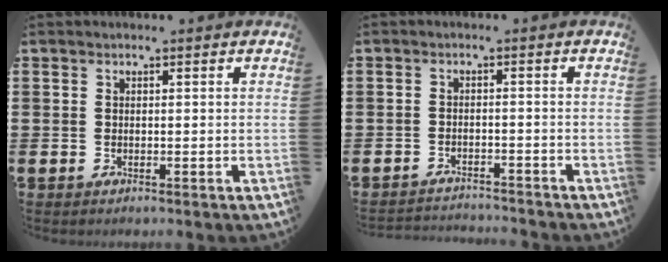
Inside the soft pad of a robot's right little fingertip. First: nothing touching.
{"total": 2.0, "force": [-2.0, -0.1, -0.2], "torque": [-0.002, 0.002, -0.043]}